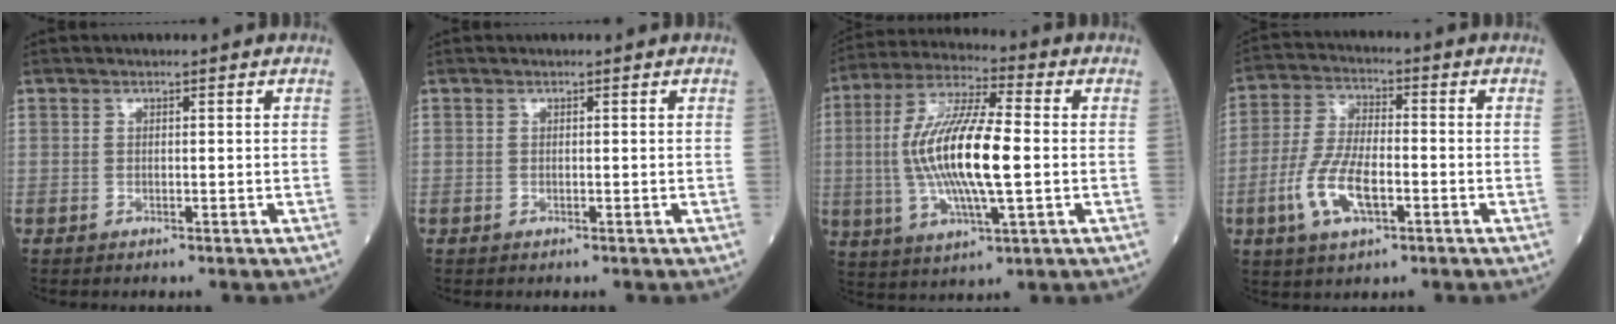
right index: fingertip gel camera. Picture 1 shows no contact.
{"total": 0.0}
{"total": 15.4, "force": [-0.7, 2.8, 15.1], "torque": [-0.307, 0.001, -0.013]}
{"total": 9.3, "force": [-3.2, 3.3, 8.1], "torque": [-0.176, -0.001, -0.061]}